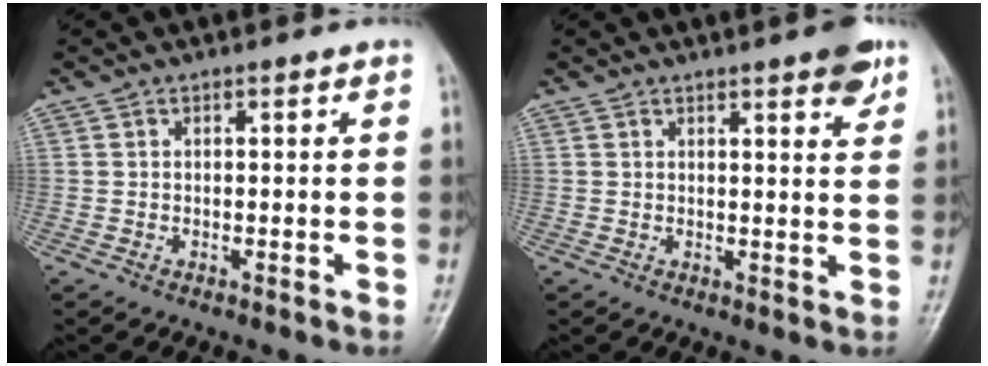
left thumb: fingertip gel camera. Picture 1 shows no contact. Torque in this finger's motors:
{"motor_torque": [0.64, 0.28, 0.25, -0.36, 0.00]}